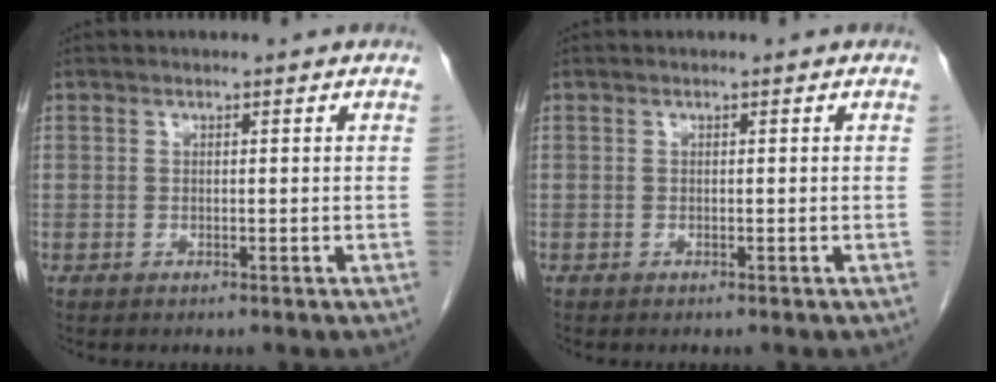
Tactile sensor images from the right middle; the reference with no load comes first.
{"total": 0.0}